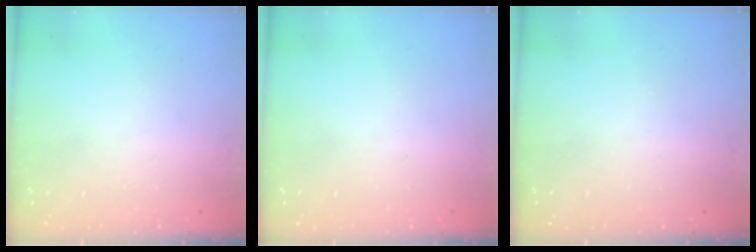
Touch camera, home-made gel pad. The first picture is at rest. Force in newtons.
{"total": 0.0}
{"total": 0.0}